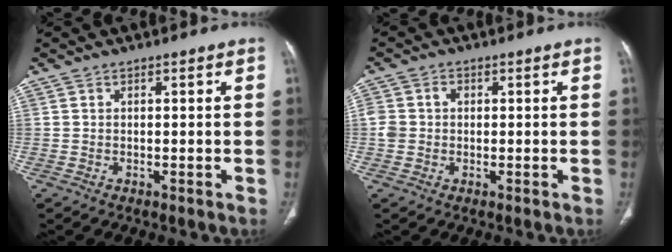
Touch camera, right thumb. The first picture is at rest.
{"total": 3.8, "force": [0.2, 3.3, 1.8], "torque": [-0.034, 0.012, 0.007]}